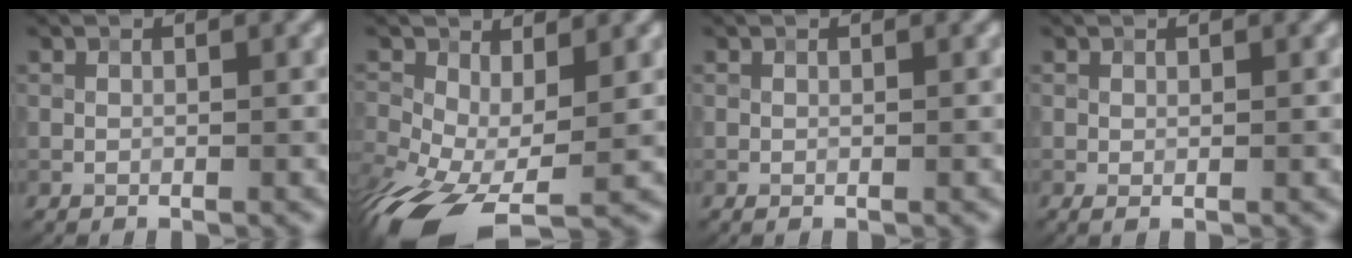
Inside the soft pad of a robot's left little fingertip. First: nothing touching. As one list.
[{"total": 10.7, "force": [-3.8, 5.7, 8.3], "torque": [-0.198, -0.053, -0.047]}, {"total": 0.0}, {"total": 0.5, "force": [0.2, 0.2, 0.5], "torque": [-0.013, 0.001, 0.004]}]